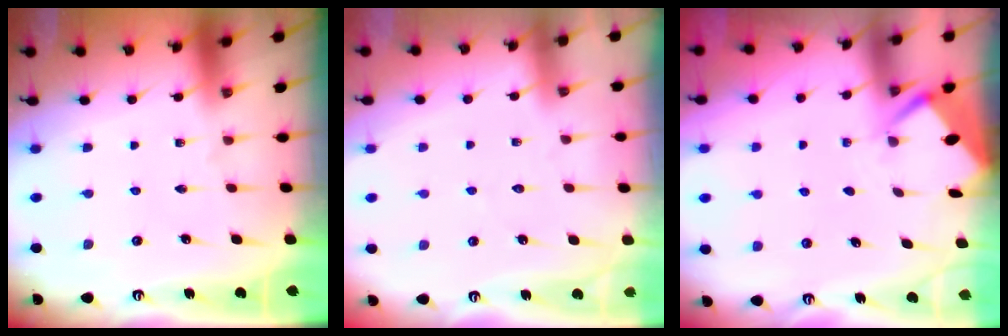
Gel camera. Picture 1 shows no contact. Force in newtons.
{"total": 2.8, "press": 2.8, "slide": 0.3}
{"total": 2.6, "press": 2.6, "slide": 0.3}